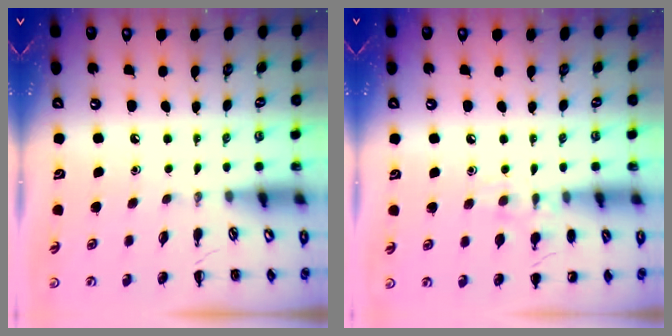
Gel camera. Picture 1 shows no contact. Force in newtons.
{"total": 8.7, "press": 8.5, "slide": 1.9}